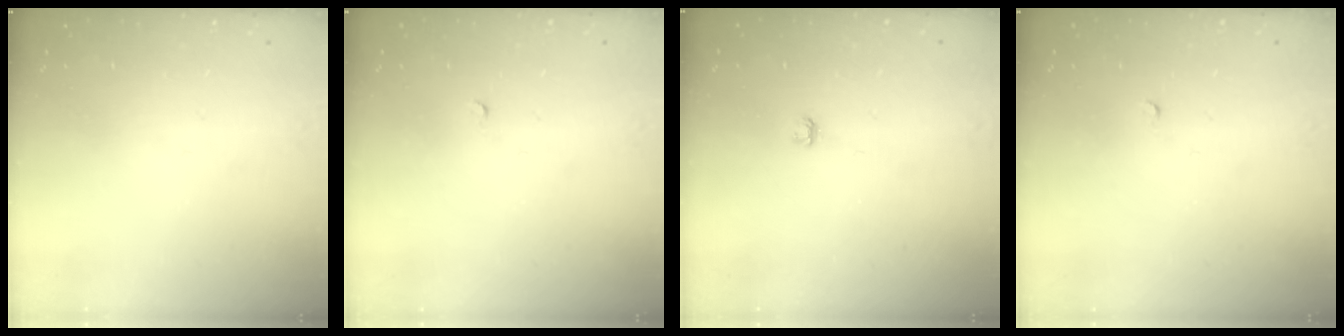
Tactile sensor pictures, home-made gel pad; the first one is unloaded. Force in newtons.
{"total": 2.0, "press": 2.0, "slide": 0.3}
{"total": 2.8, "press": 2.8, "slide": 0.3}
{"total": 2.0, "press": 2.0, "slide": 0.3}